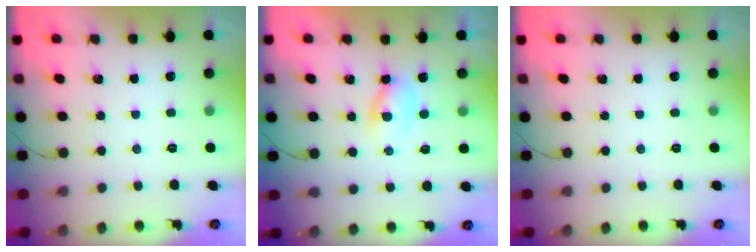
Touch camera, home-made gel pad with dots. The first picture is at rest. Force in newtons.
{"total": 2.1, "press": 1.9, "slide": 0.9}
{"total": 0.0}